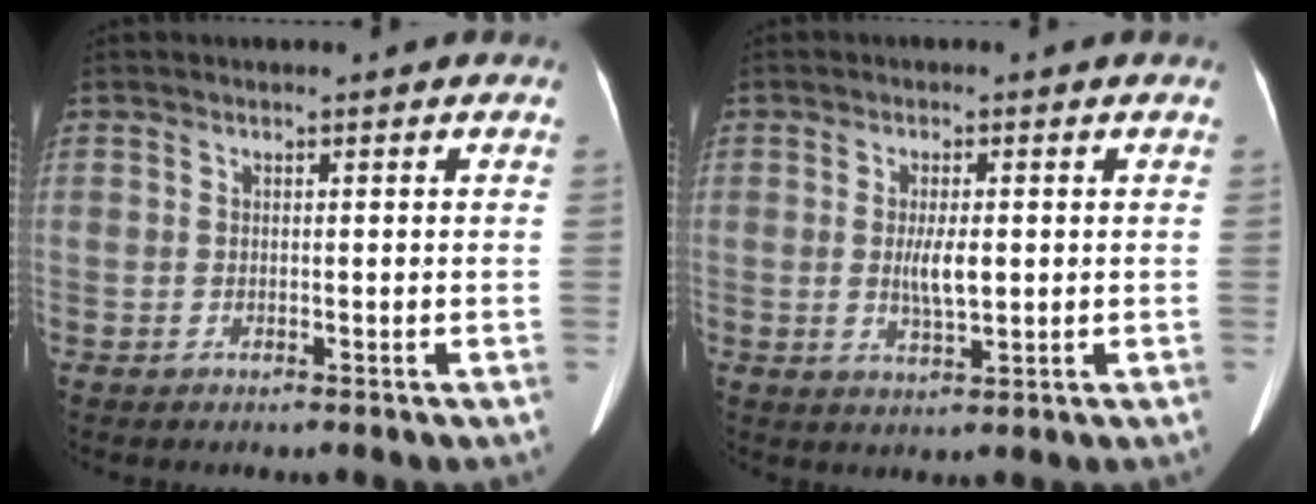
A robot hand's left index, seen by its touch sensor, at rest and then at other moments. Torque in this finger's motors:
{"motor_torque": [0.63, 0.18, 0.39, 0.03]}